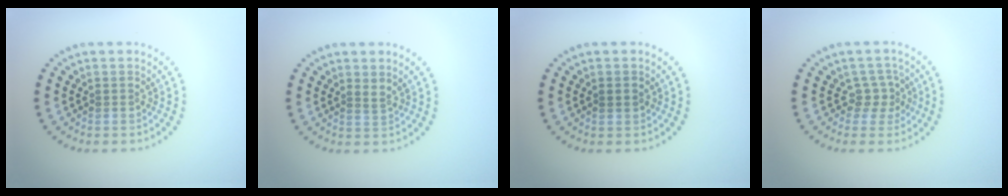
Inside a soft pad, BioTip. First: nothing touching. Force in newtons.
{"total": 0.6, "press": 0.3, "slide": 0.5}
{"total": 1.3, "press": 1.3, "slide": 0.2}
{"total": 2.2, "press": 1.6, "slide": 1.5}